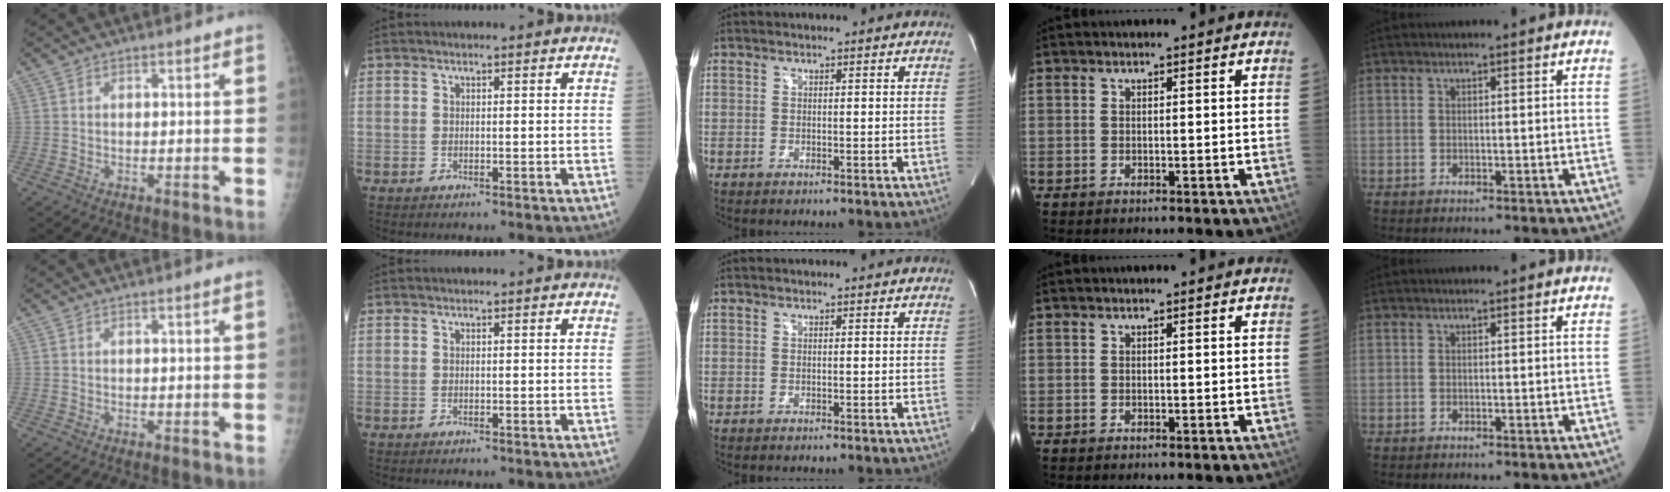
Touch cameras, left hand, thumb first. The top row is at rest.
{}